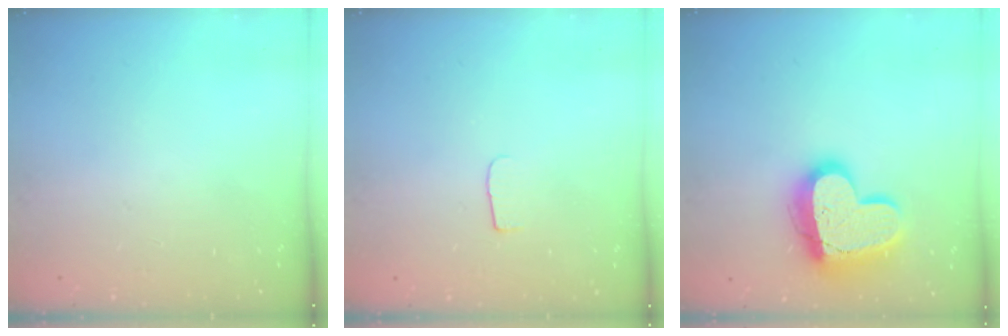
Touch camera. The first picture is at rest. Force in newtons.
{"total": 4.5, "press": 4.4, "slide": 0.5}
{"total": 19.3, "press": 19.2, "slide": 2.0}